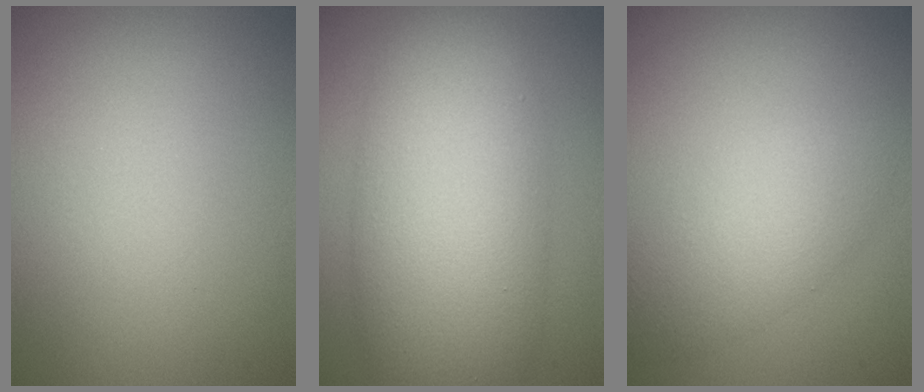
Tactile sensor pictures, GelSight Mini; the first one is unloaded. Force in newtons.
{"total": 10.5, "press": 10.5, "slide": 0.2}
{"total": 3.5, "press": 3.5, "slide": 0.1}